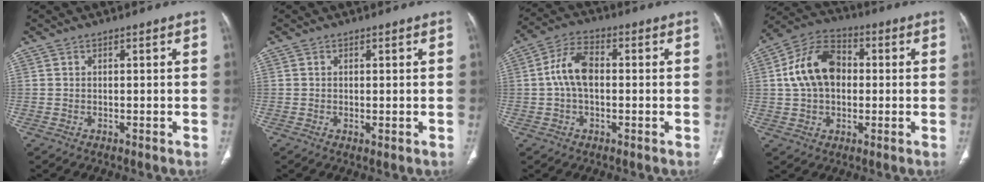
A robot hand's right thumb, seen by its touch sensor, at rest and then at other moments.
{"total": 0.8, "force": [-0.1, 0.2, 0.7], "torque": [-0.016, -0.007, -0.001]}
{"total": 7.9, "force": [0.1, 4.6, 6.4], "torque": [-0.124, 0.022, -0.006]}
{"total": 13.4, "force": [1.2, 9.3, 9.6], "torque": [-0.160, 0.026, 0.013]}